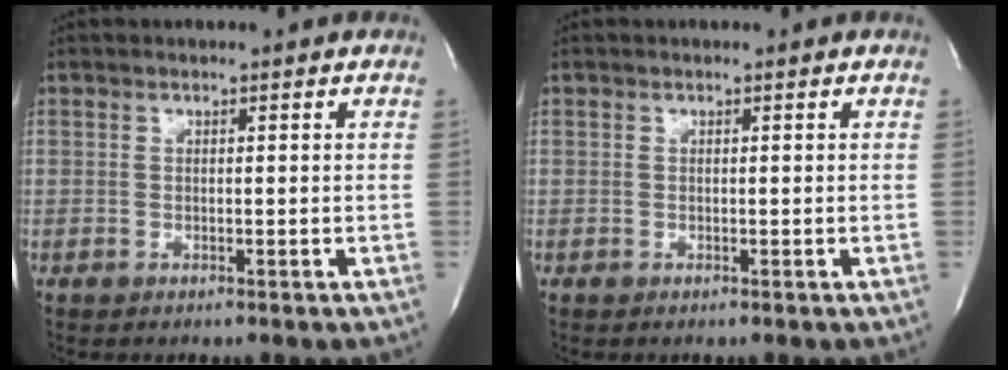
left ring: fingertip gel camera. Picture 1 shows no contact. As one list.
[{"total": 0.0}]